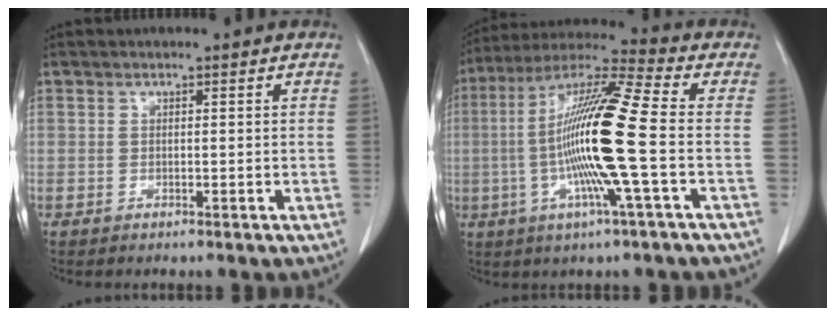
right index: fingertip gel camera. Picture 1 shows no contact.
{"total": 17.2, "force": [-2.2, -0.4, 17.0], "torque": [-0.330, -0.002, -0.056]}